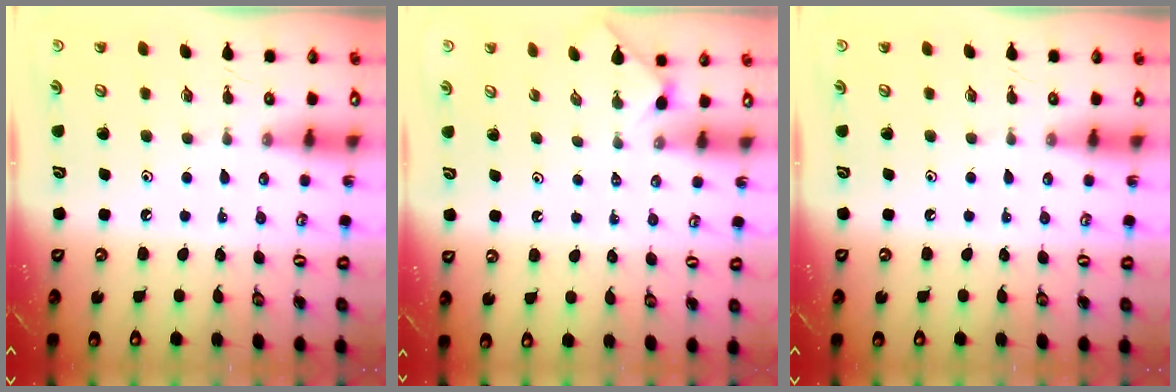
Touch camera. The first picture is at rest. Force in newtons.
{"total": 1.0, "press": 0.9, "slide": 0.3}
{"total": 0.0}